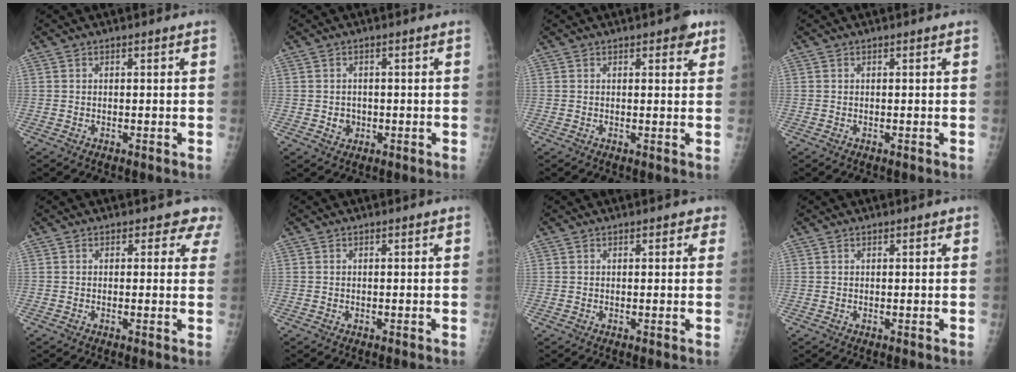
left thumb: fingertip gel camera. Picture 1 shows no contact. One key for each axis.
{"total": 2.2, "fx": -0.4, "fy": 2.0, "fz": 0.8, "tx": -0.003, "ty": 0.004, "tz": -0.002}
{"total": 3.2, "fx": 1.8, "fy": 1.4, "fz": 2.3, "tx": -0.014, "ty": -0.004, "tz": 0.016}
{"total": 0.0}
{"total": 3.6, "fx": 2.8, "fy": 2.1, "fz": 0.8, "tx": 0.027, "ty": -0.012, "tz": 0.013}
{"total": 0.0}
{"total": 1.8, "fx": 1.1, "fy": 1.1, "fz": 0.9, "tx": 0.012, "ty": -0.002, "tz": 0.008}
{"total": 0.8, "fx": 0.5, "fy": 0.4, "fz": 0.5, "tx": 0.000, "ty": -0.002, "tz": 0.005}